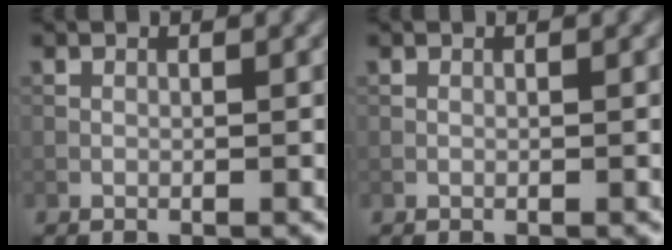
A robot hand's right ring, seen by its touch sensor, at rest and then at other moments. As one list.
[{"total": 0.0}]